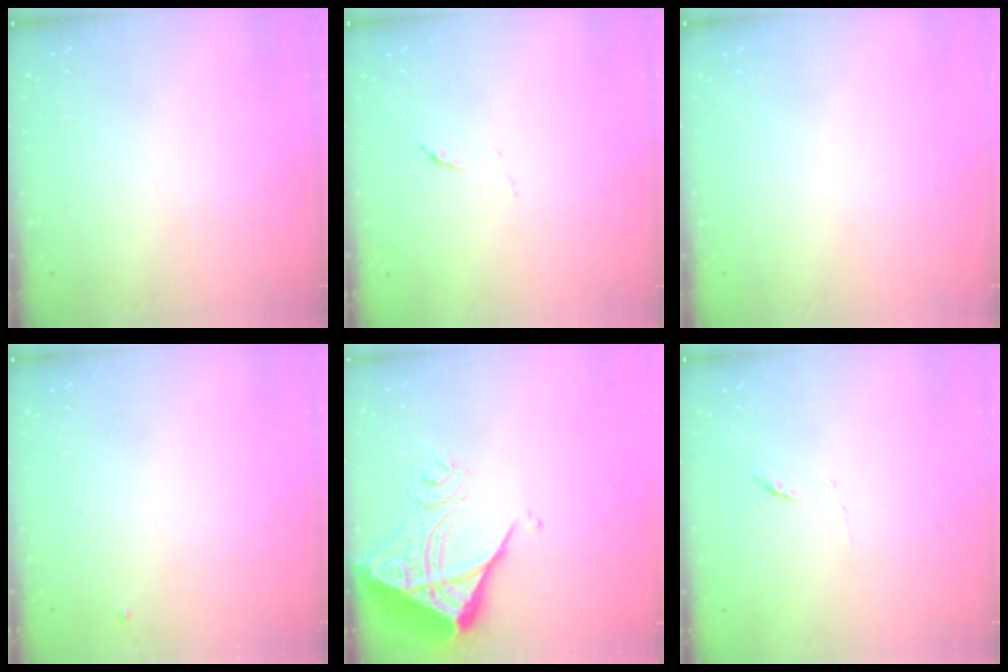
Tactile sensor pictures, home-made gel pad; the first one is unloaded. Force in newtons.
{"total": 4.1, "press": 4.1, "slide": 0.3}
{"total": 0.0}
{"total": 2.7, "press": 2.7, "slide": 0.4}
{"total": 10.6, "press": 10.6, "slide": 1.1}
{"total": 5.0, "press": 4.8, "slide": 1.4}